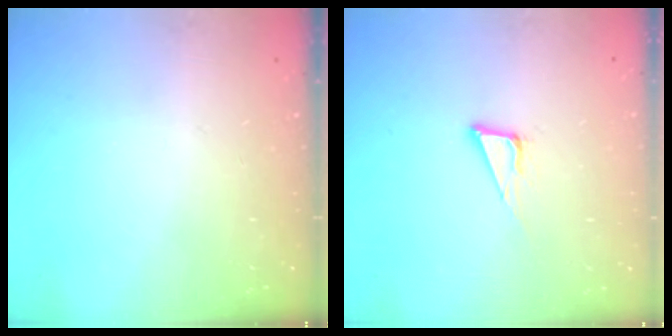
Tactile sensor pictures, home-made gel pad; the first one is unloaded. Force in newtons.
{"total": 7.0, "press": 6.4, "slide": 2.8}